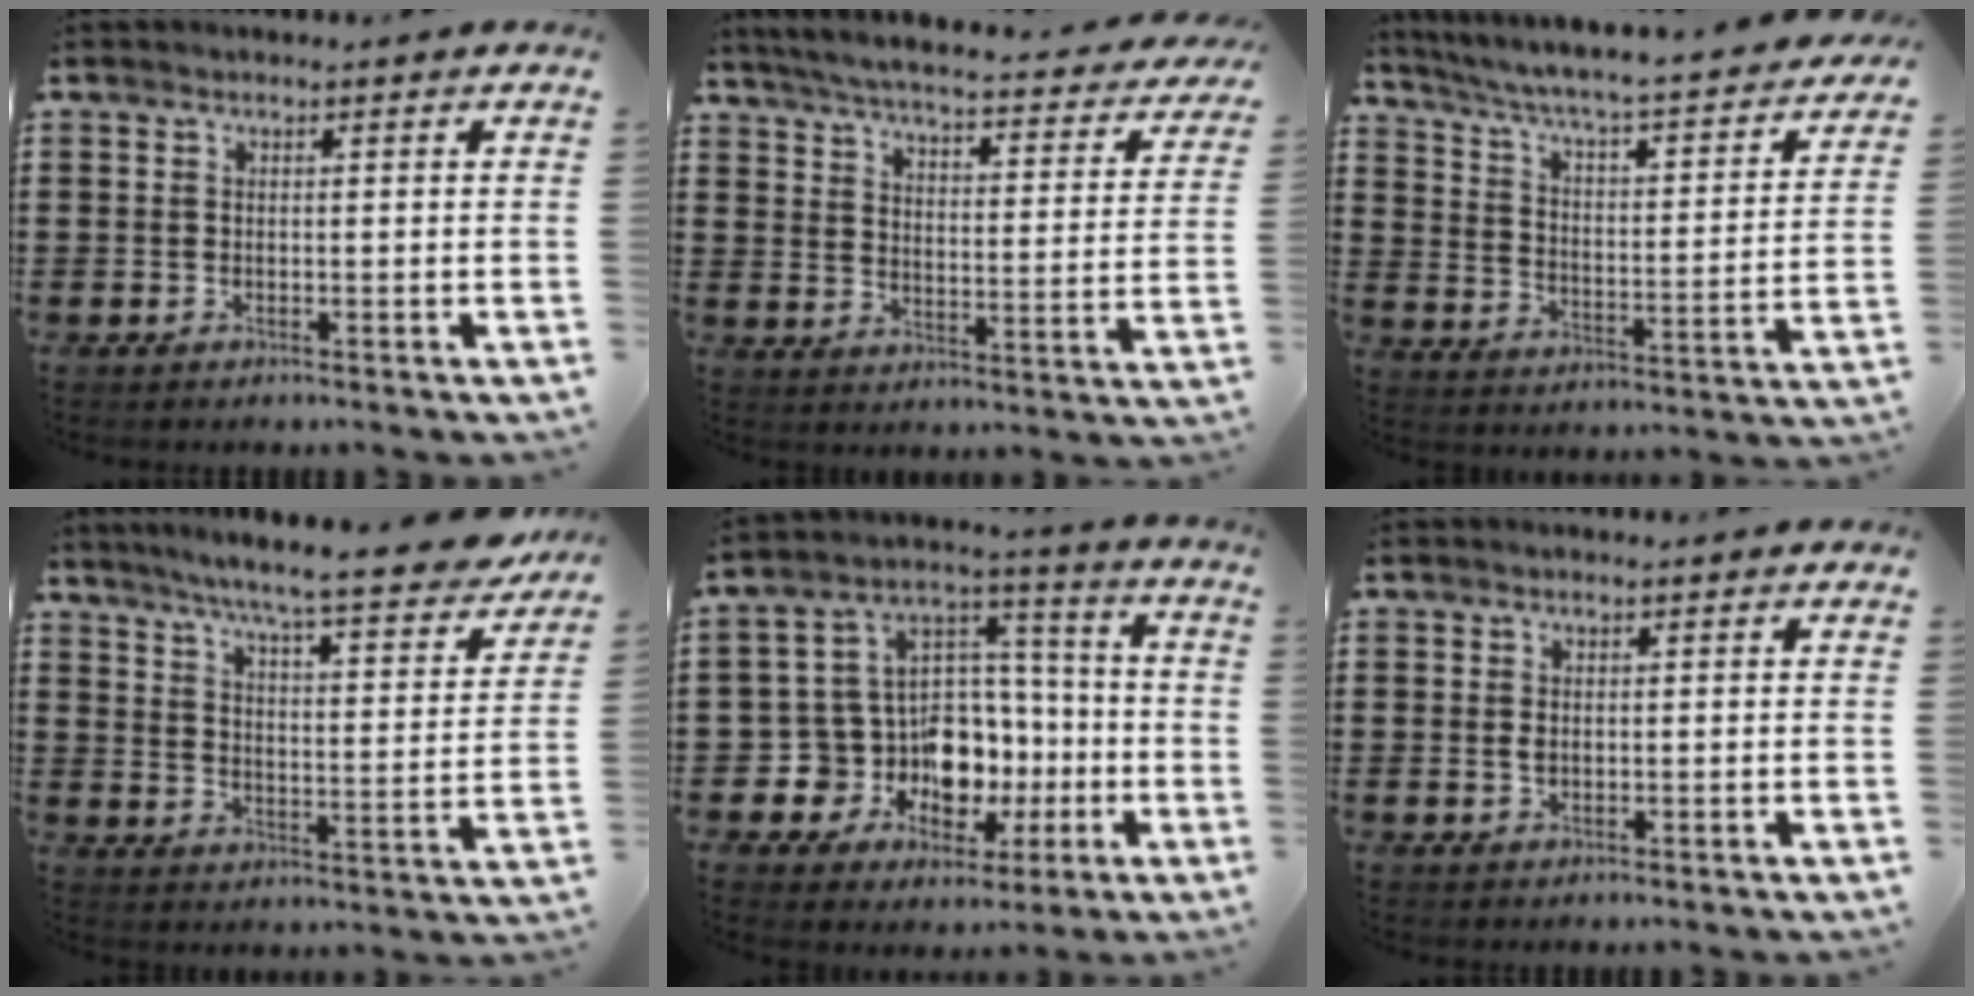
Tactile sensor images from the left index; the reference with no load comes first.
{"total": 4.3, "force": [3.9, -0.2, 1.9], "torque": [-0.058, -0.033, 0.058]}
{"total": 3.6, "force": [2.9, -0.1, 2.2], "torque": [-0.060, -0.040, 0.034]}
{"total": 7.6, "force": [6.7, -0.4, 3.5], "torque": [-0.081, -0.052, 0.107]}
{"total": 11.9, "force": [-3.6, 10.3, 4.6], "torque": [-0.140, -0.004, -0.053]}
{"total": 1.0, "force": [0.2, 0.6, 0.8], "torque": [-0.019, 0.003, 0.002]}